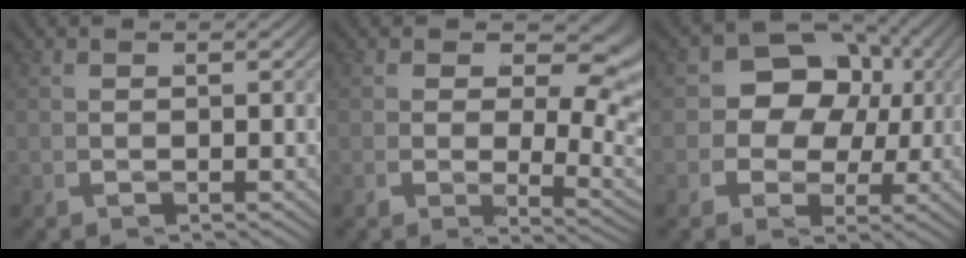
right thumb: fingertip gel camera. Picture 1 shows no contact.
{"total": 5.5, "force": [0.3, 3.4, 4.3], "torque": [-0.056, -0.029, 0.018]}
{"total": 9.4, "force": [1.4, 7.8, 5.1], "torque": [-0.112, -0.014, 0.021]}